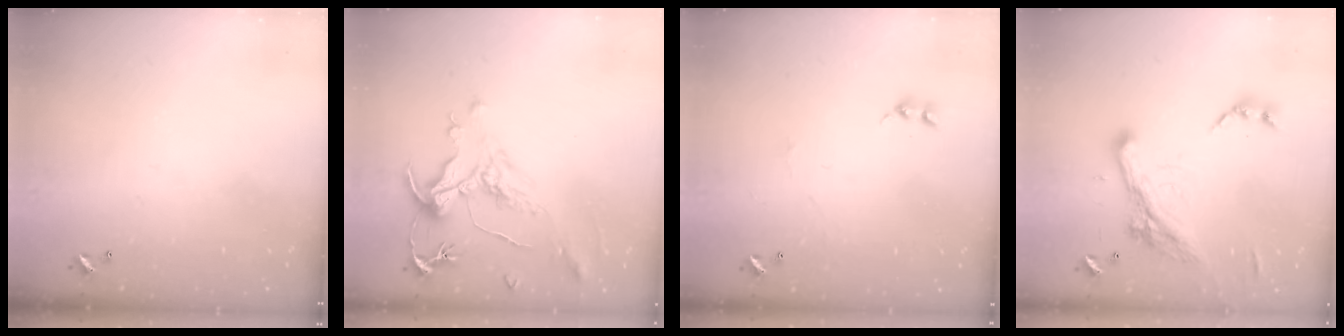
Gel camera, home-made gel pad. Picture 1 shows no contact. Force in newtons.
{"total": 1.2, "press": 0.7, "slide": 1.0}
{"total": 0.0}
{"total": 6.5, "press": 6.3, "slide": 1.6}